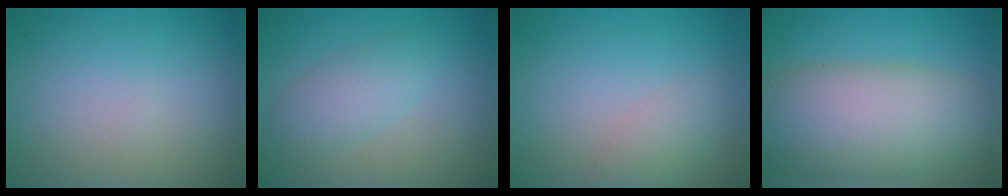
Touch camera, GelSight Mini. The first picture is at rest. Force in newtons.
{"total": 3.0, "press": 3.0, "slide": 0.2}
{"total": 2.1, "press": 2.1, "slide": 0.1}
{"total": 10.3, "press": 10.2, "slide": 0.7}